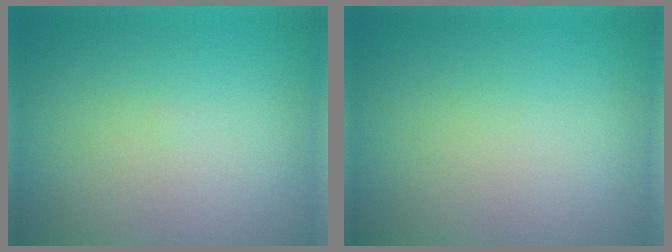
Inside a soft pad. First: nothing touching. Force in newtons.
{"total": 0.0}